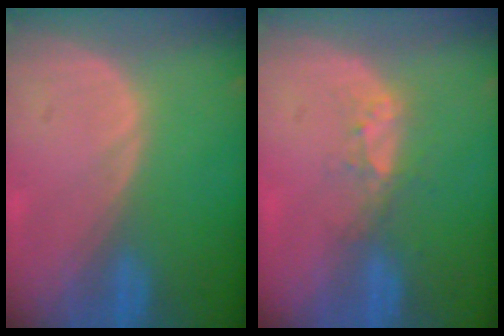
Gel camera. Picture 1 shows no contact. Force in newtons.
{"total": 3.3, "press": 2.8, "slide": 1.7}